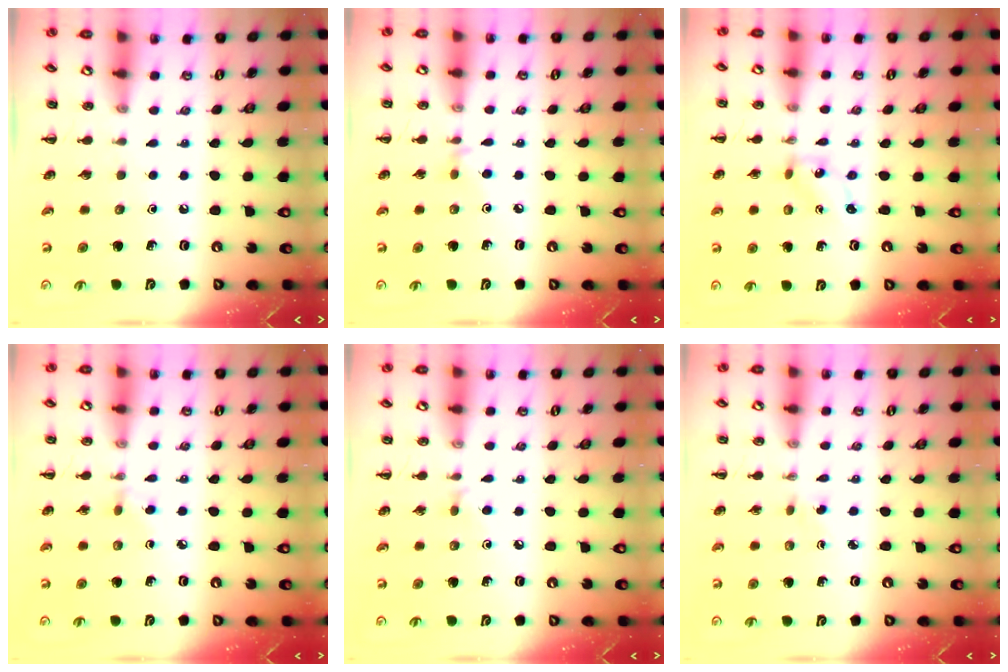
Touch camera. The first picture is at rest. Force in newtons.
{"total": 2.9, "press": 2.8, "slide": 0.9}
{"total": 1.1, "press": 1.1, "slide": 0.1}
{"total": 2.0, "press": 1.7, "slide": 1.0}
{"total": 3.8, "press": 3.5, "slide": 1.5}
{"total": 2.3, "press": 2.1, "slide": 0.9}